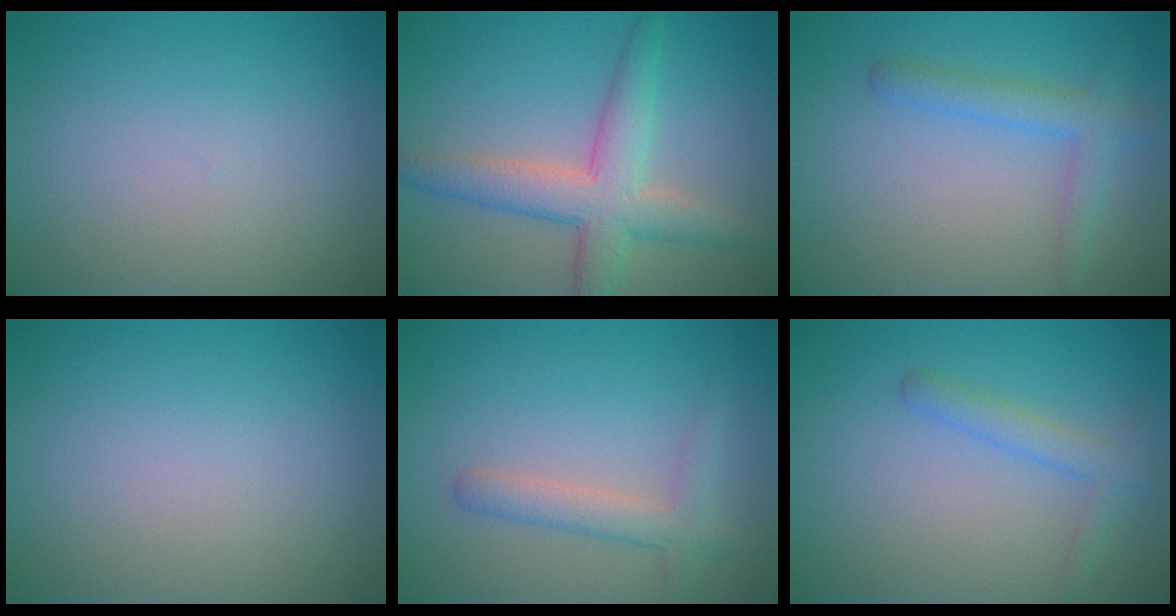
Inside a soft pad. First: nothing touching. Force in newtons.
{"total": 5.3, "press": 5.3, "slide": 0.1}
{"total": 2.7, "press": 2.7, "slide": 0.1}
{"total": 0.0}
{"total": 2.6, "press": 2.6, "slide": 0.2}
{"total": 2.0, "press": 2.0, "slide": 0.2}